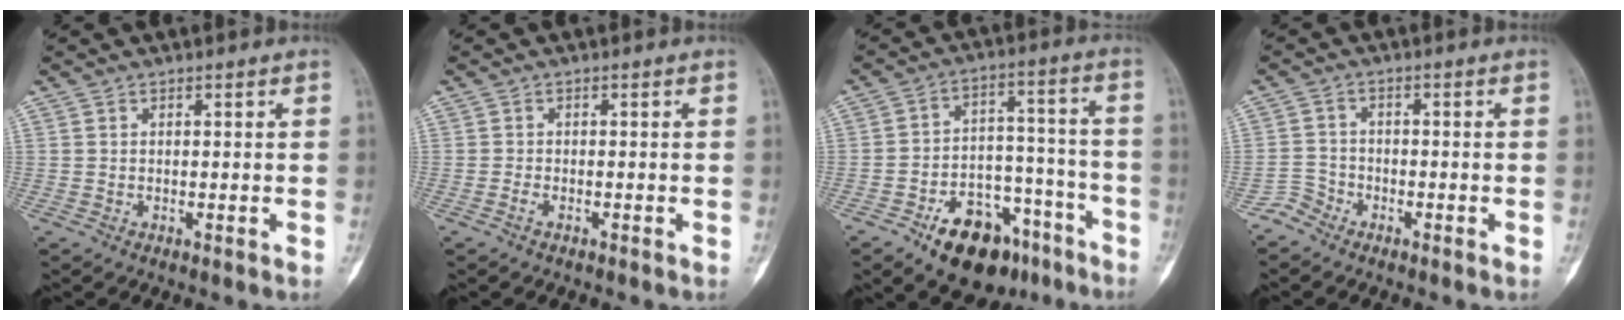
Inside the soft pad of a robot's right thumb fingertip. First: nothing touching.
{"total": 1.0, "force": [-0.7, 0.5, 0.5], "torque": [-0.015, 0.001, -0.014]}
{"total": 16.8, "force": [-10.5, 9.5, 9.1], "torque": [-0.094, 0.085, -0.156]}
{"total": 3.0, "force": [-2.5, 1.6, -0.2], "torque": [0.010, 0.007, -0.058]}